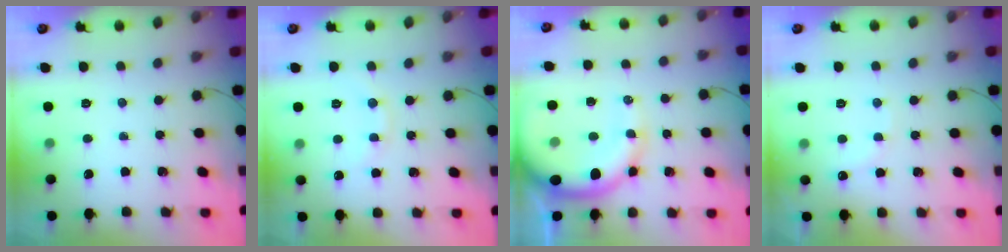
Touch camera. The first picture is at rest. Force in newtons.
{"total": 8.4, "press": 8.3, "slide": 1.3}
{"total": 13.3, "press": 13.0, "slide": 2.7}
{"total": 7.4, "press": 7.2, "slide": 1.7}